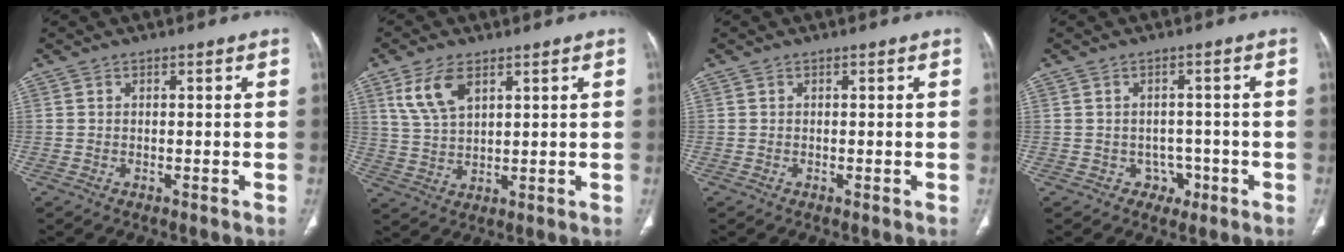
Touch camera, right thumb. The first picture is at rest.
{"total": 7.7, "force": [3.9, 3.8, 5.4], "torque": [-0.103, -0.011, 0.086]}
{"total": 0.0}
{"total": 3.1, "force": [-1.3, 2.7, 0.7], "torque": [0.010, 0.012, -0.017]}